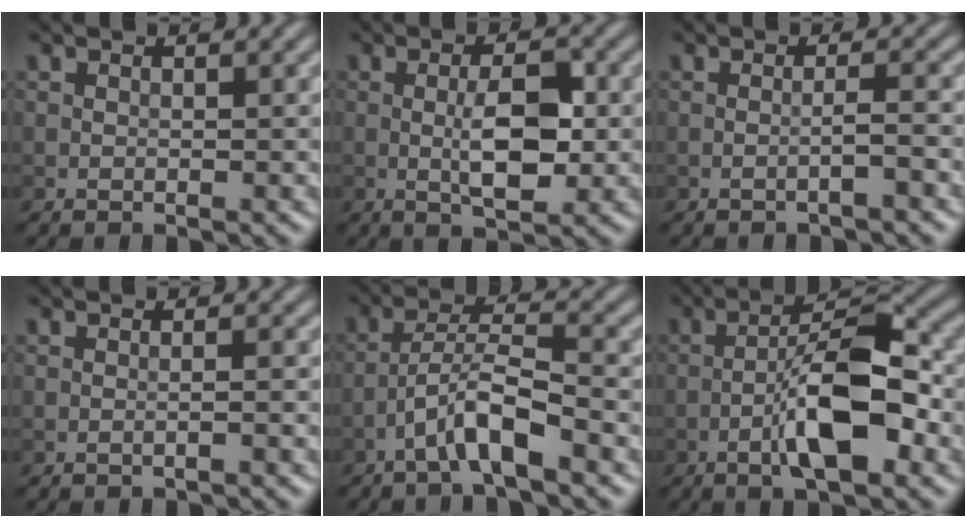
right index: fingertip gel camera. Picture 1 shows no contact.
{"total": 4.8, "force": [-0.4, 1.7, 4.5], "torque": [-0.087, 0.001, -0.009]}
{"total": 1.5, "force": [-0.7, 0.1, 1.3], "torque": [-0.017, 0.008, -0.018]}
{"total": 1.0, "force": [-0.3, 0.2, 0.9], "torque": [-0.012, -0.003, -0.015]}
{"total": 4.6, "force": [-2.7, 0.7, 3.7], "torque": [-0.070, 0.018, -0.053]}
{"total": 7.9, "force": [-2.8, 2.1, 7.1], "torque": [-0.112, 0.021, -0.050]}